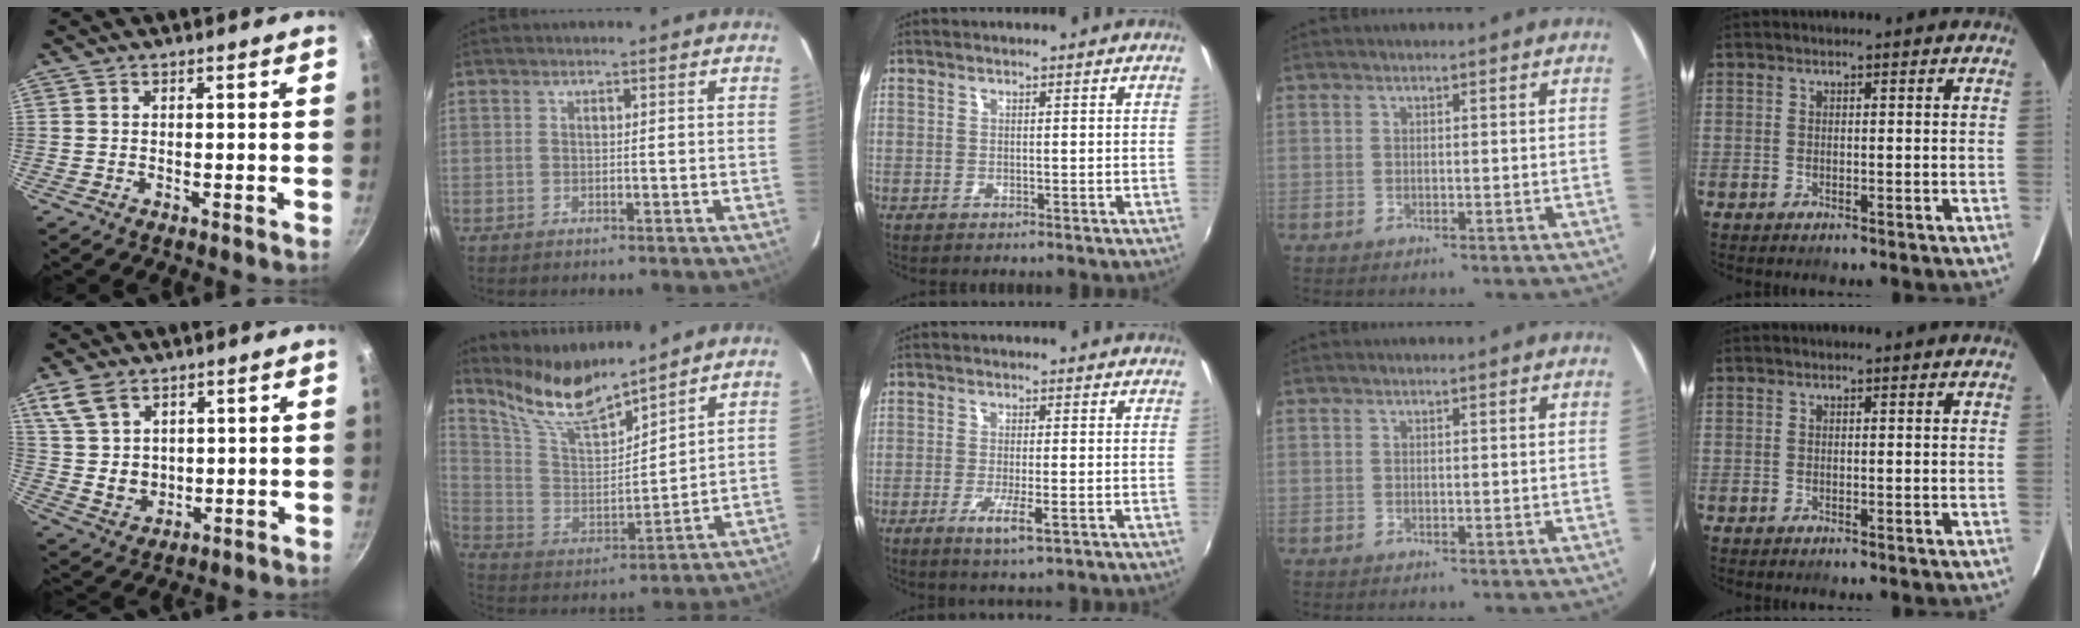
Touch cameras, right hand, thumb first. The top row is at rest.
{"thumb": {"total": 8.4, "force": [4.2, 5.8, 4.4], "torque": [-0.068, -0.016, 0.093]}, "index": {"total": 12.9, "force": [11.6, 1.7, 5.4], "torque": [-0.115, -0.011, 0.230]}, "middle": {"total": 4.7, "force": [-2.2, 0.5, 4.1], "torque": [-0.084, -0.013, -0.039]}}